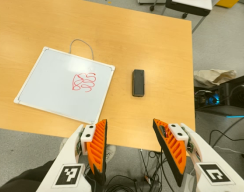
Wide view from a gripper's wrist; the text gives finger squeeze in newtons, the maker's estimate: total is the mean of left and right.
{"total": 0.0}